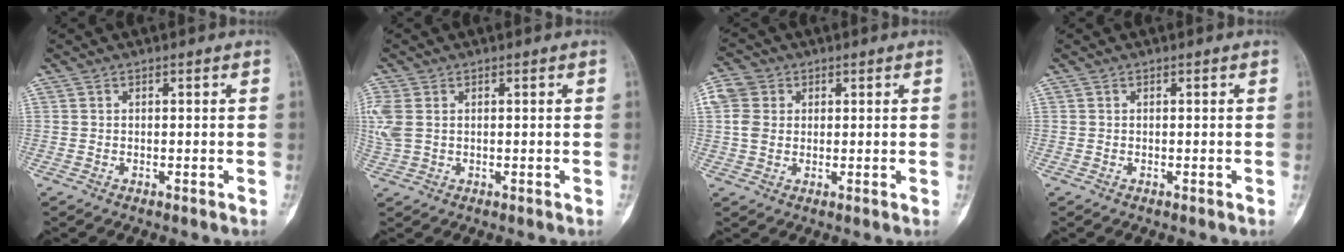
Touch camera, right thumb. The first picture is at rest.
{"total": 5.4, "force": [0.9, 3.8, 3.8], "torque": [-0.120, 0.008, 0.025]}
{"total": 5.5, "force": [1.2, 4.6, 2.7], "torque": [-0.053, 0.008, 0.018]}
{"total": 0.0}